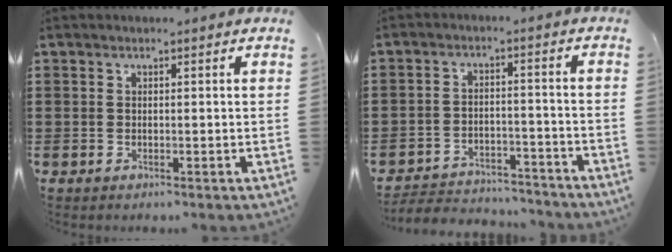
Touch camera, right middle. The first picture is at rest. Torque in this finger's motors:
{"motor_torque": [0.89, -0.20, -0.03, -0.02]}